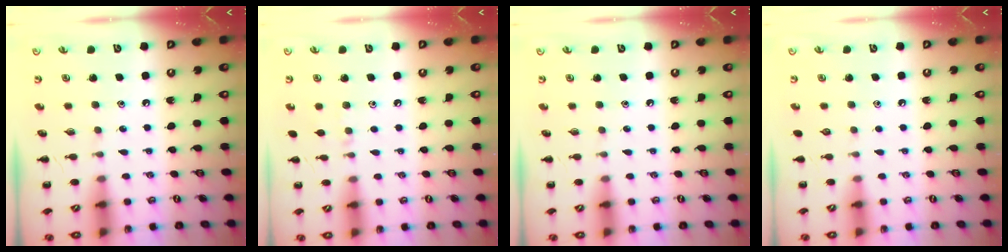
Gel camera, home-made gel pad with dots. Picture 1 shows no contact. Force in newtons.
{"total": 3.9, "press": 3.6, "slide": 1.5}
{"total": 0.0}
{"total": 0.0}